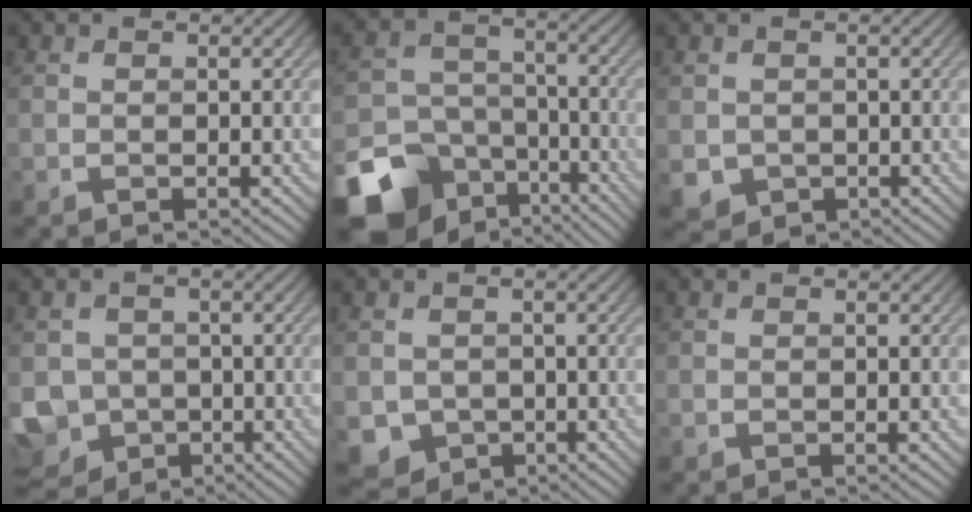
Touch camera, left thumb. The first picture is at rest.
{"total": 15.0, "force": [-9.5, 10.3, 5.5], "torque": [-0.152, -0.046, -0.140]}
{"total": 2.7, "force": [-0.4, 2.6, 0.7], "torque": [-0.033, -0.021, -0.007]}
{"total": 7.4, "force": [-3.1, 6.3, 2.5], "torque": [-0.068, -0.025, -0.061]}
{"total": 4.3, "force": [-1.2, 3.9, 1.4], "torque": [-0.040, -0.023, -0.024]}
{"total": 0.0}